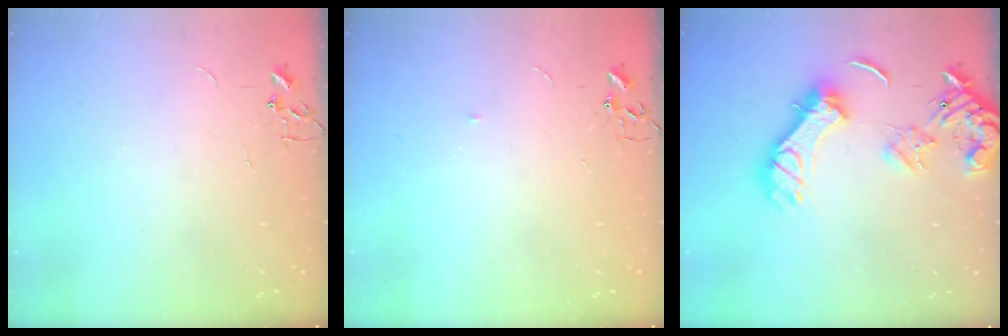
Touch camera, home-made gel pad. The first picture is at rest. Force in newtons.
{"total": 3.0, "press": 3.0, "slide": 0.7}
{"total": 15.8, "press": 15.6, "slide": 2.2}